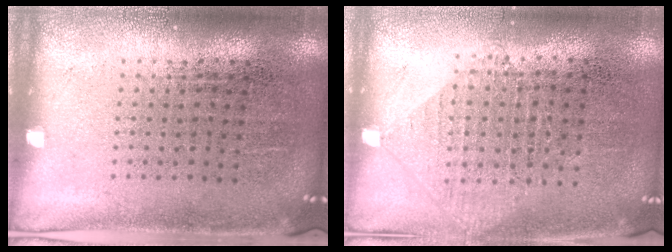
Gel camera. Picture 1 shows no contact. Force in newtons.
{"total": 0.9, "press": 0.9, "slide": 0.3}